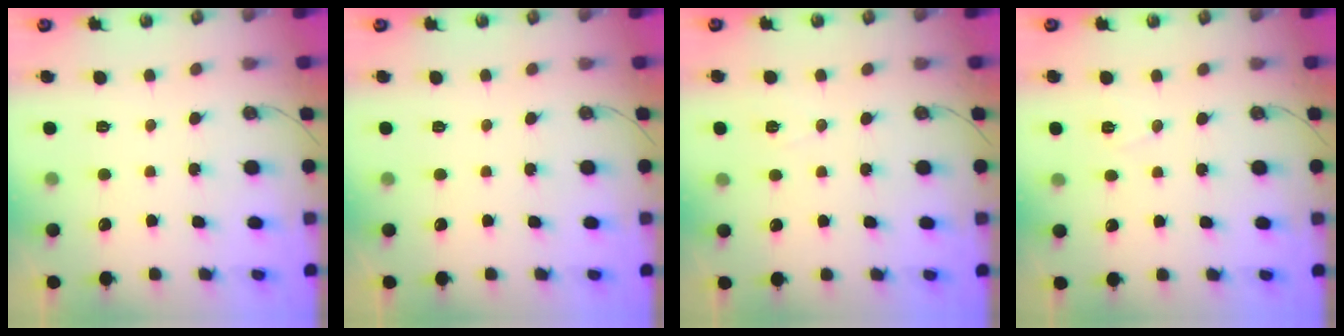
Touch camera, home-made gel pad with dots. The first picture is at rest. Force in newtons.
{"total": 0.0}
{"total": 6.6, "press": 4.8, "slide": 4.5}
{"total": 6.1, "press": 4.2, "slide": 4.4}